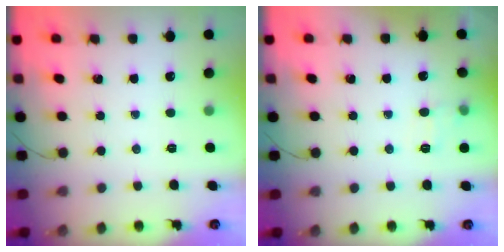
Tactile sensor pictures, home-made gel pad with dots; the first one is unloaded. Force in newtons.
{"total": 5.1, "press": 4.7, "slide": 2.0}